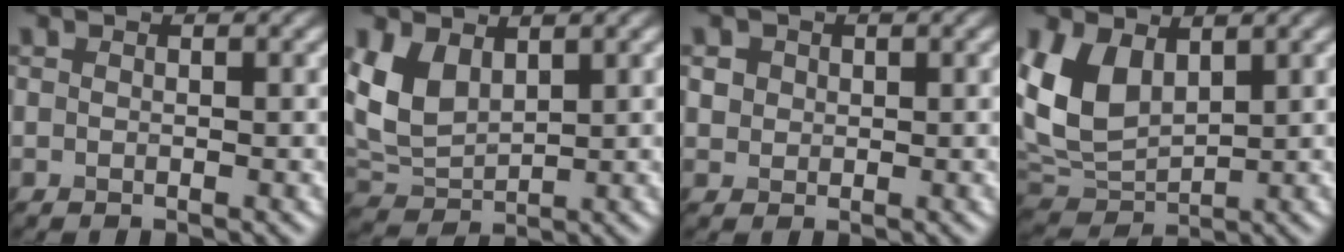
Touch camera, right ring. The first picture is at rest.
{"total": 3.3, "force": [1.5, 2.1, 2.1], "torque": [-0.074, -0.001, 0.057]}
{"total": 0.8, "force": [0.0, 0.3, -0.7], "torque": [-0.003, 0.004, 0.021]}
{"total": 4.8, "force": [1.9, 3.2, 3.0], "torque": [-0.086, -0.005, 0.066]}